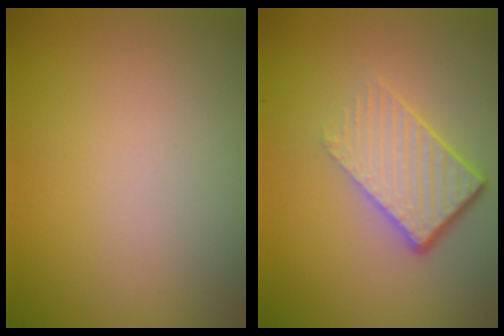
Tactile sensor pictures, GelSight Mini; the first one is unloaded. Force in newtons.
{"total": 4.6, "press": 2.9, "slide": 3.6}